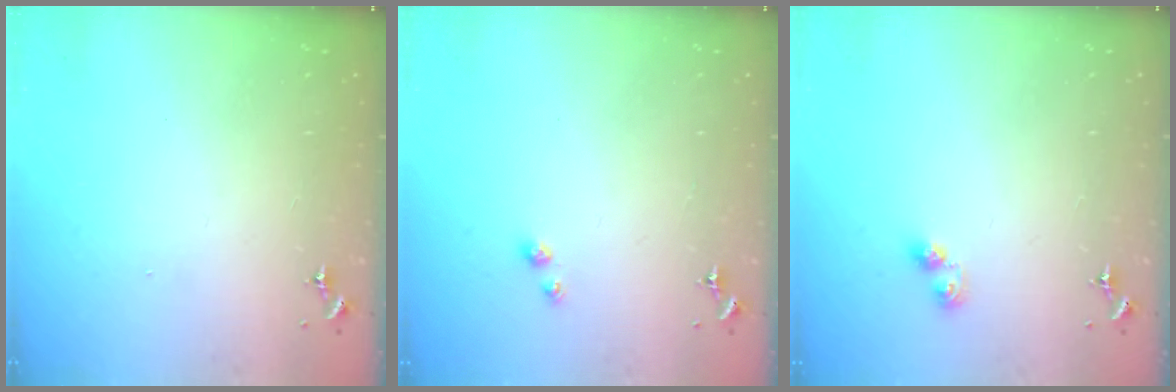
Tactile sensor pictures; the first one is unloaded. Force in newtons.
{"total": 2.6, "press": 2.6, "slide": 0.6}
{"total": 5.1, "press": 5.1, "slide": 0.4}